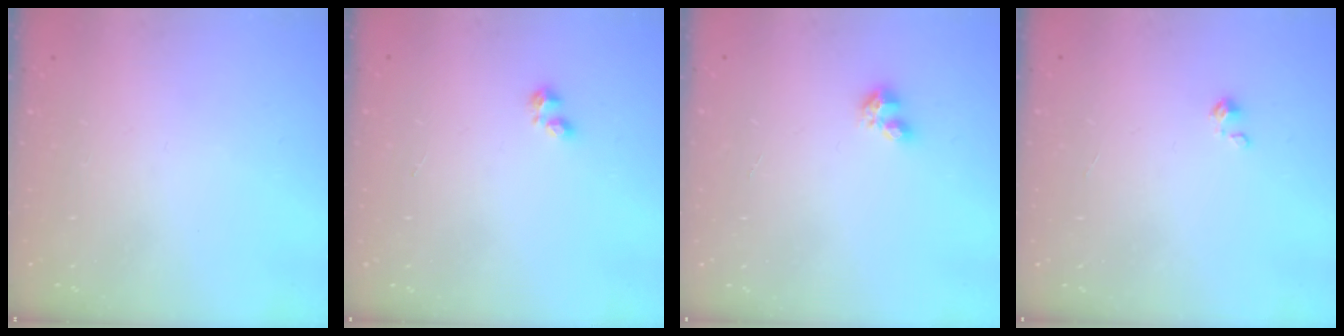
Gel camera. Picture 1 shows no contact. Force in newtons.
{"total": 2.9, "press": 2.8, "slide": 0.5}
{"total": 4.6, "press": 4.6, "slide": 0.4}
{"total": 0.0}